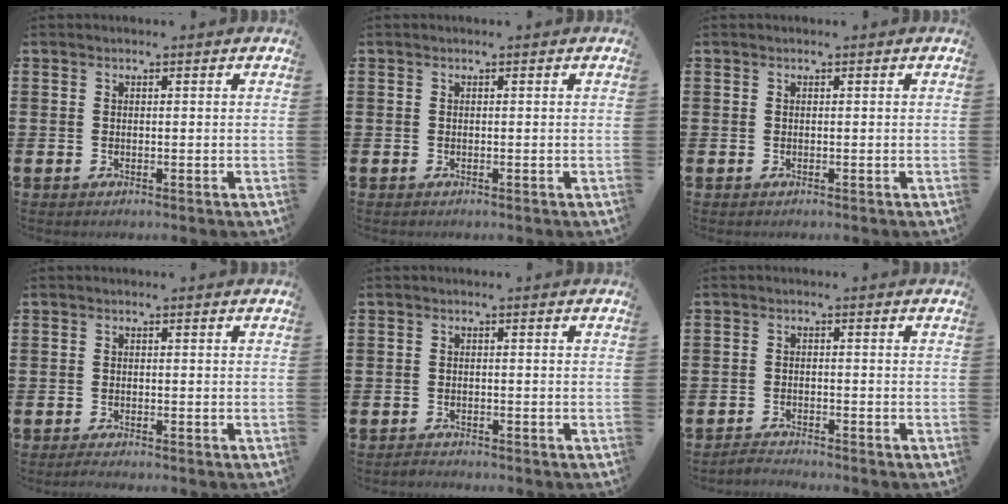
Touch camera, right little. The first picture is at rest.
{"total": 0.0}
{"total": 0.0}
{"total": 0.8, "force": [-0.6, 0.0, 0.5], "torque": [-0.009, -0.002, -0.011]}
{"total": 0.8, "force": [-0.8, 0.1, 0.0], "torque": [-0.003, 0.001, -0.018]}
{"total": 1.6, "force": [-1.6, -0.1, 0.0], "torque": [-0.003, 0.004, -0.032]}